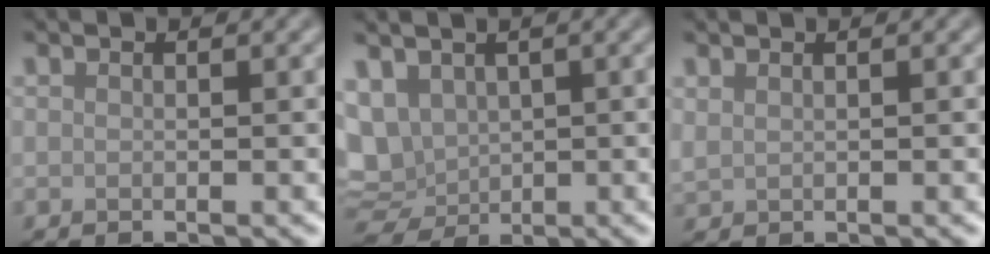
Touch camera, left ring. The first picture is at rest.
{"total": 7.1, "force": [1.0, 5.8, 3.9], "torque": [-0.073, -0.001, 0.029]}
{"total": 0.8, "force": [0.5, 0.6, 0.2], "torque": [-0.002, 0.002, 0.016]}